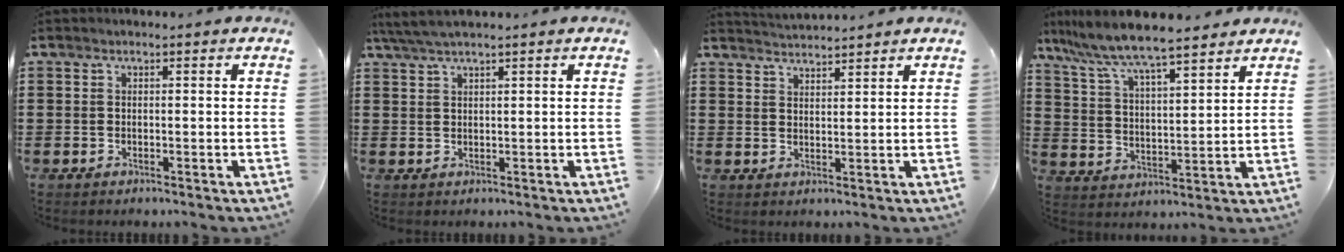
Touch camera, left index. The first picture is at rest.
{"total": 3.0, "force": [2.3, 0.1, 1.9], "torque": [-0.041, 0.004, 0.043]}
{"total": 2.6, "force": [2.6, -0.3, -0.2], "torque": [-0.004, -0.008, 0.049]}
{"total": 7.1, "force": [6.5, 0.1, 2.9], "torque": [-0.086, -0.037, 0.109]}